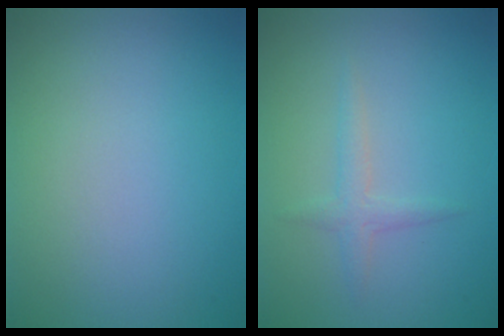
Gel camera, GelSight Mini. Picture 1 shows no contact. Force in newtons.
{"total": 1.5, "press": 1.5, "slide": 0.1}